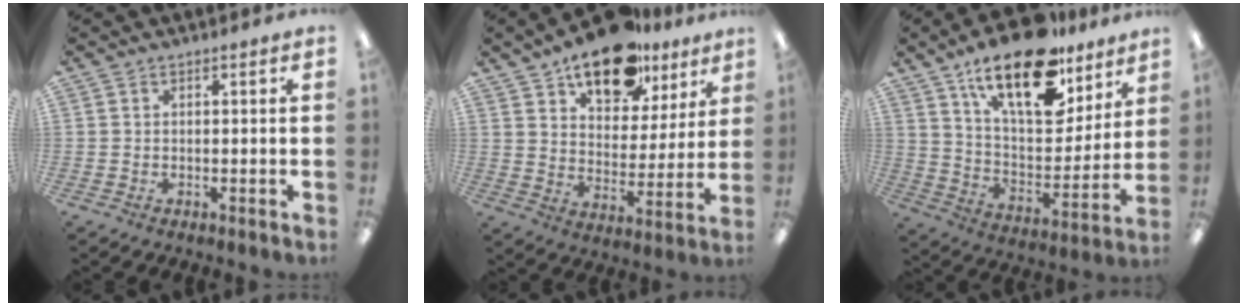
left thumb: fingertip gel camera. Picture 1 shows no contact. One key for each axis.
{"total": 17.7, "fx": 12.6, "fy": 8.9, "fz": 8.7, "tx": -0.130, "ty": -0.068, "tz": 0.219}
{"total": 21.9, "fx": 15.1, "fy": 9.1, "fz": 13.1, "tx": -0.214, "ty": -0.090, "tz": 0.261}